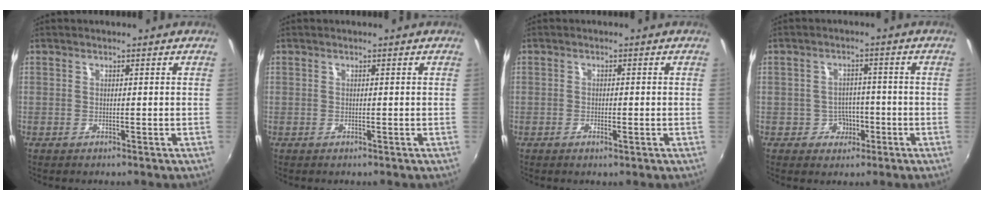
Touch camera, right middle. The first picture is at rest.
{"total": 0.0}
{"total": 1.2, "force": [-0.5, 0.0, 1.0], "torque": [-0.019, -0.003, -0.010]}
{"total": 3.3, "force": [-1.4, 3.0, 0.7], "torque": [-0.016, 0.010, -0.015]}